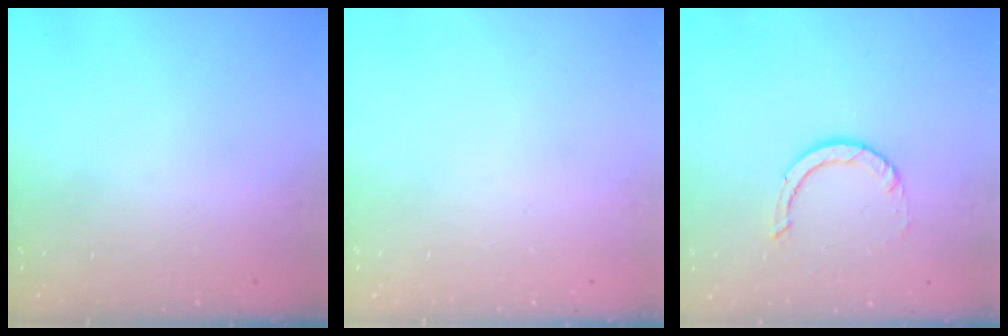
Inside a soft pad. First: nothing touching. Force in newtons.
{"total": 0.0}
{"total": 2.9, "press": 2.9, "slide": 0.2}